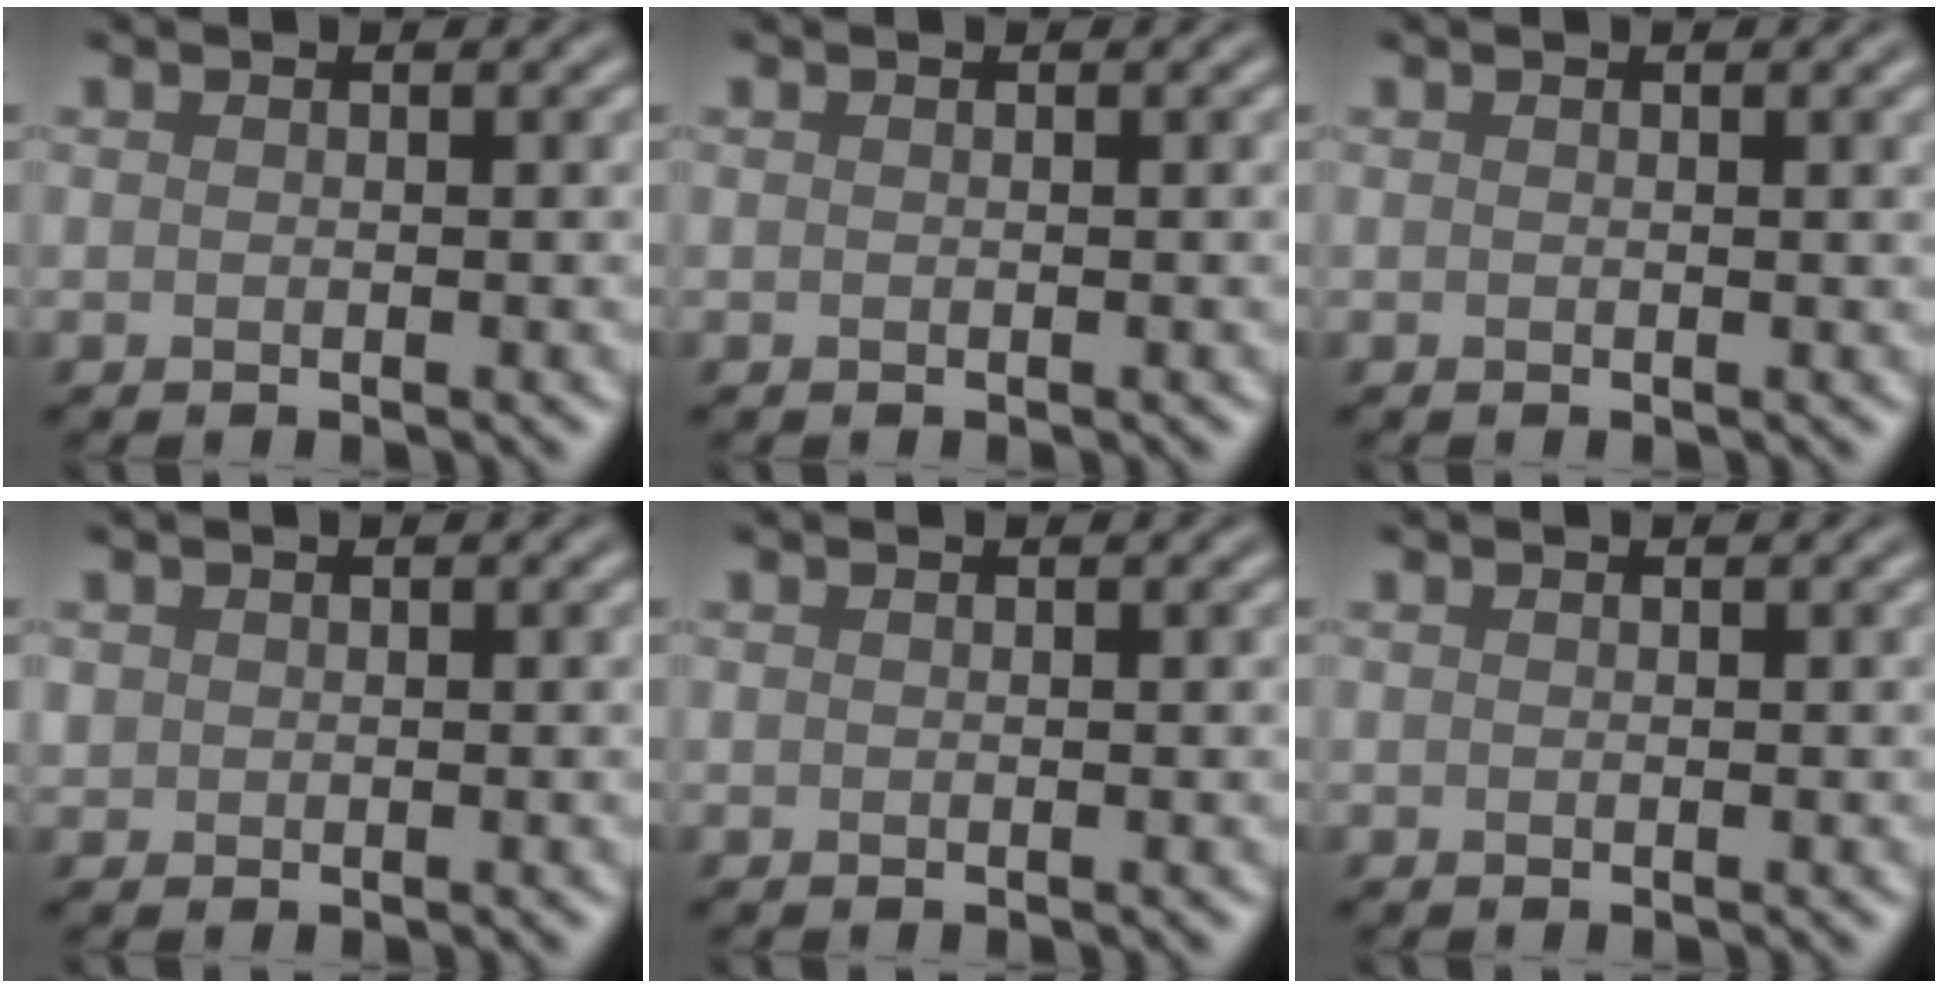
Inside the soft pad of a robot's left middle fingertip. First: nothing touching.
{"total": 0.0}
{"total": 1.0, "force": [0.5, 0.2, 0.9], "torque": [-0.007, 0.004, 0.006]}
{"total": 0.6, "force": [0.2, 0.6, 0.0], "torque": [0.004, -0.001, 0.005]}
{"total": 0.0}
{"total": 0.0}